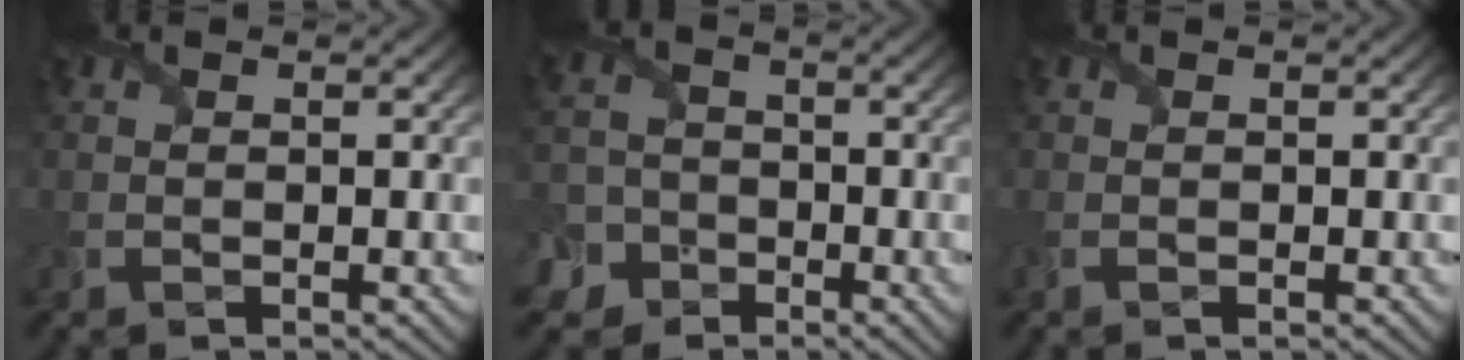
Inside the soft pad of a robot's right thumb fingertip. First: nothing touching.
{"total": 6.9, "force": [-3.5, 5.7, 1.6], "torque": [-0.036, -0.017, -0.090]}
{"total": 0.0}